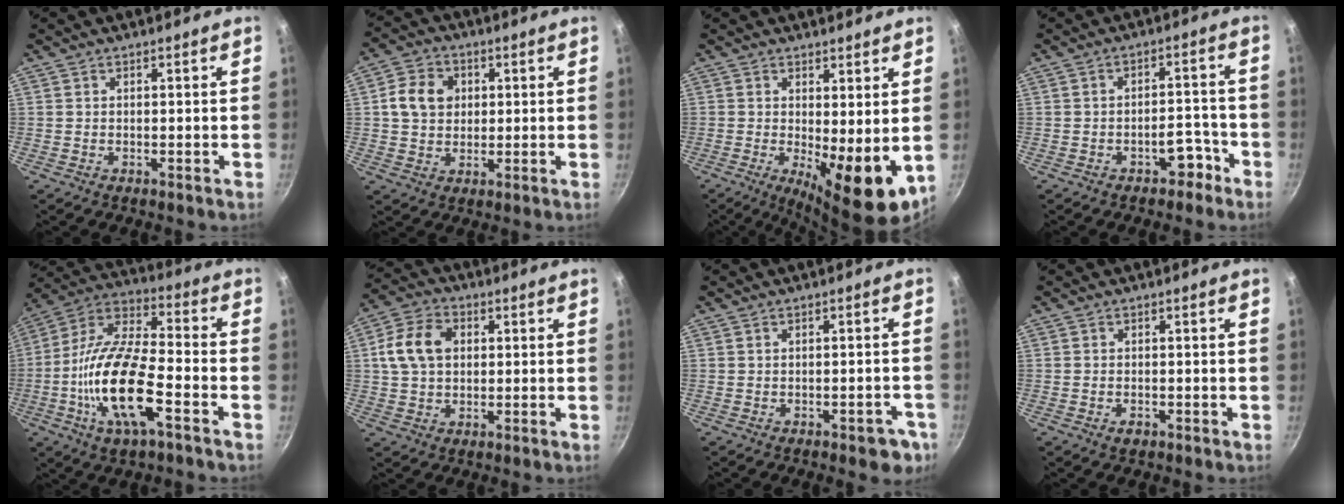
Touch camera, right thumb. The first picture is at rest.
{"total": 8.5, "force": [1.4, 7.0, 4.6], "torque": [-0.065, 0.005, 0.021]}
{"total": 12.6, "force": [-1.3, 4.5, 11.7], "torque": [-0.168, -0.025, -0.005]}
{"total": 5.2, "force": [-3.2, 2.9, 2.9], "torque": [-0.023, 0.040, -0.048]}
{"total": 19.3, "force": [-6.0, 7.0, 17.0], "torque": [-0.336, 0.033, -0.113]}
{"total": 10.1, "force": [1.7, 7.3, 6.7], "torque": [-0.119, 0.016, 0.025]}
{"total": 4.4, "force": [-2.5, 2.0, 3.0], "torque": [-0.021, 0.020, -0.026]}
{"total": 1.4, "force": [-0.8, 0.8, 0.9], "torque": [-0.016, 0.003, -0.014]}